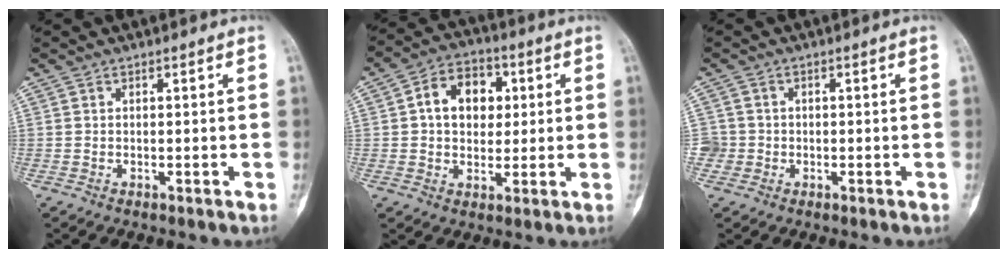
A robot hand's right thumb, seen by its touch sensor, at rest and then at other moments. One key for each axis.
{"total": 10.8, "fx": 2.0, "fy": 7.9, "fz": 7.0, "tx": -0.077, "ty": 0.011, "tz": 0.027}
{"total": 2.8, "fx": -0.4, "fy": 2.8, "fz": -0.1, "tx": 0.022, "ty": 0.009, "tz": -0.011}